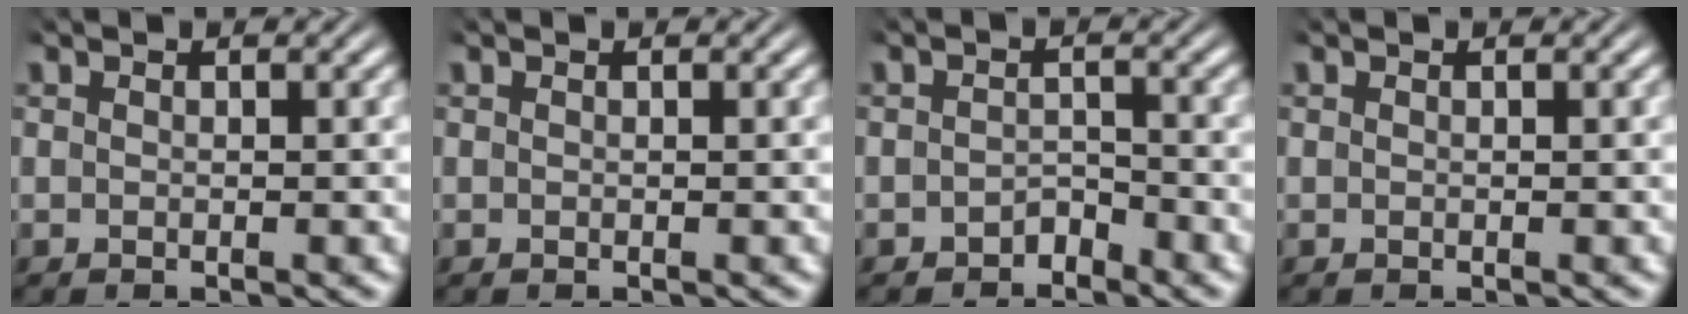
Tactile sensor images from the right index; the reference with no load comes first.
{"total": 0.0}
{"total": 1.9, "force": [-1.7, 0.8, 0.2], "torque": [0.006, -0.005, -0.028]}
{"total": 0.0}